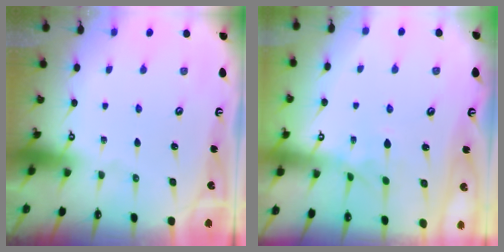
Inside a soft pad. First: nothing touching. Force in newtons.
{"total": 2.8, "press": 2.7, "slide": 0.8}